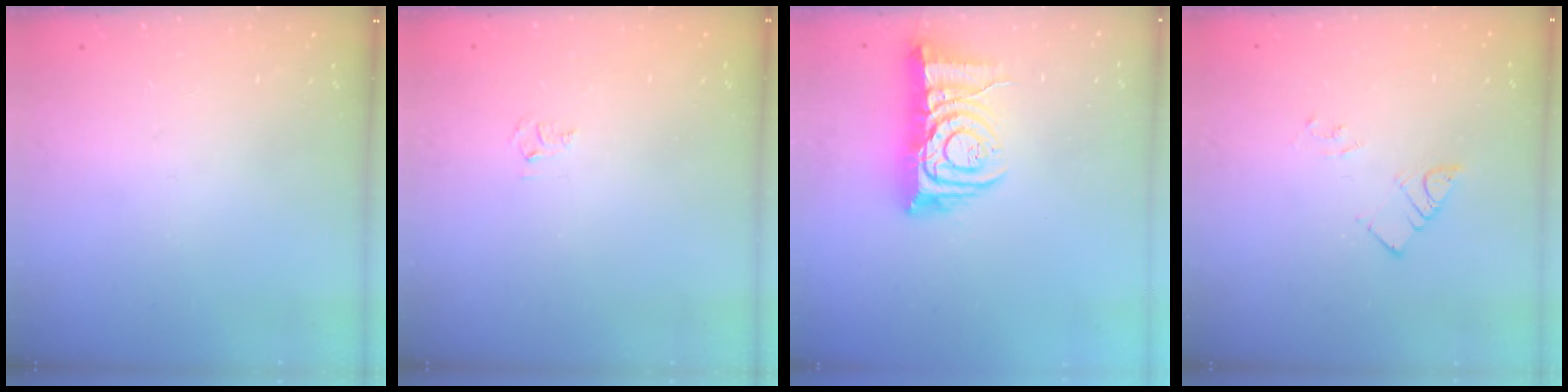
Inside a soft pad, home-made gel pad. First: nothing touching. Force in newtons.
{"total": 3.8, "press": 3.8, "slide": 0.4}
{"total": 10.3, "press": 10.2, "slide": 1.1}
{"total": 4.0, "press": 3.9, "slide": 0.5}